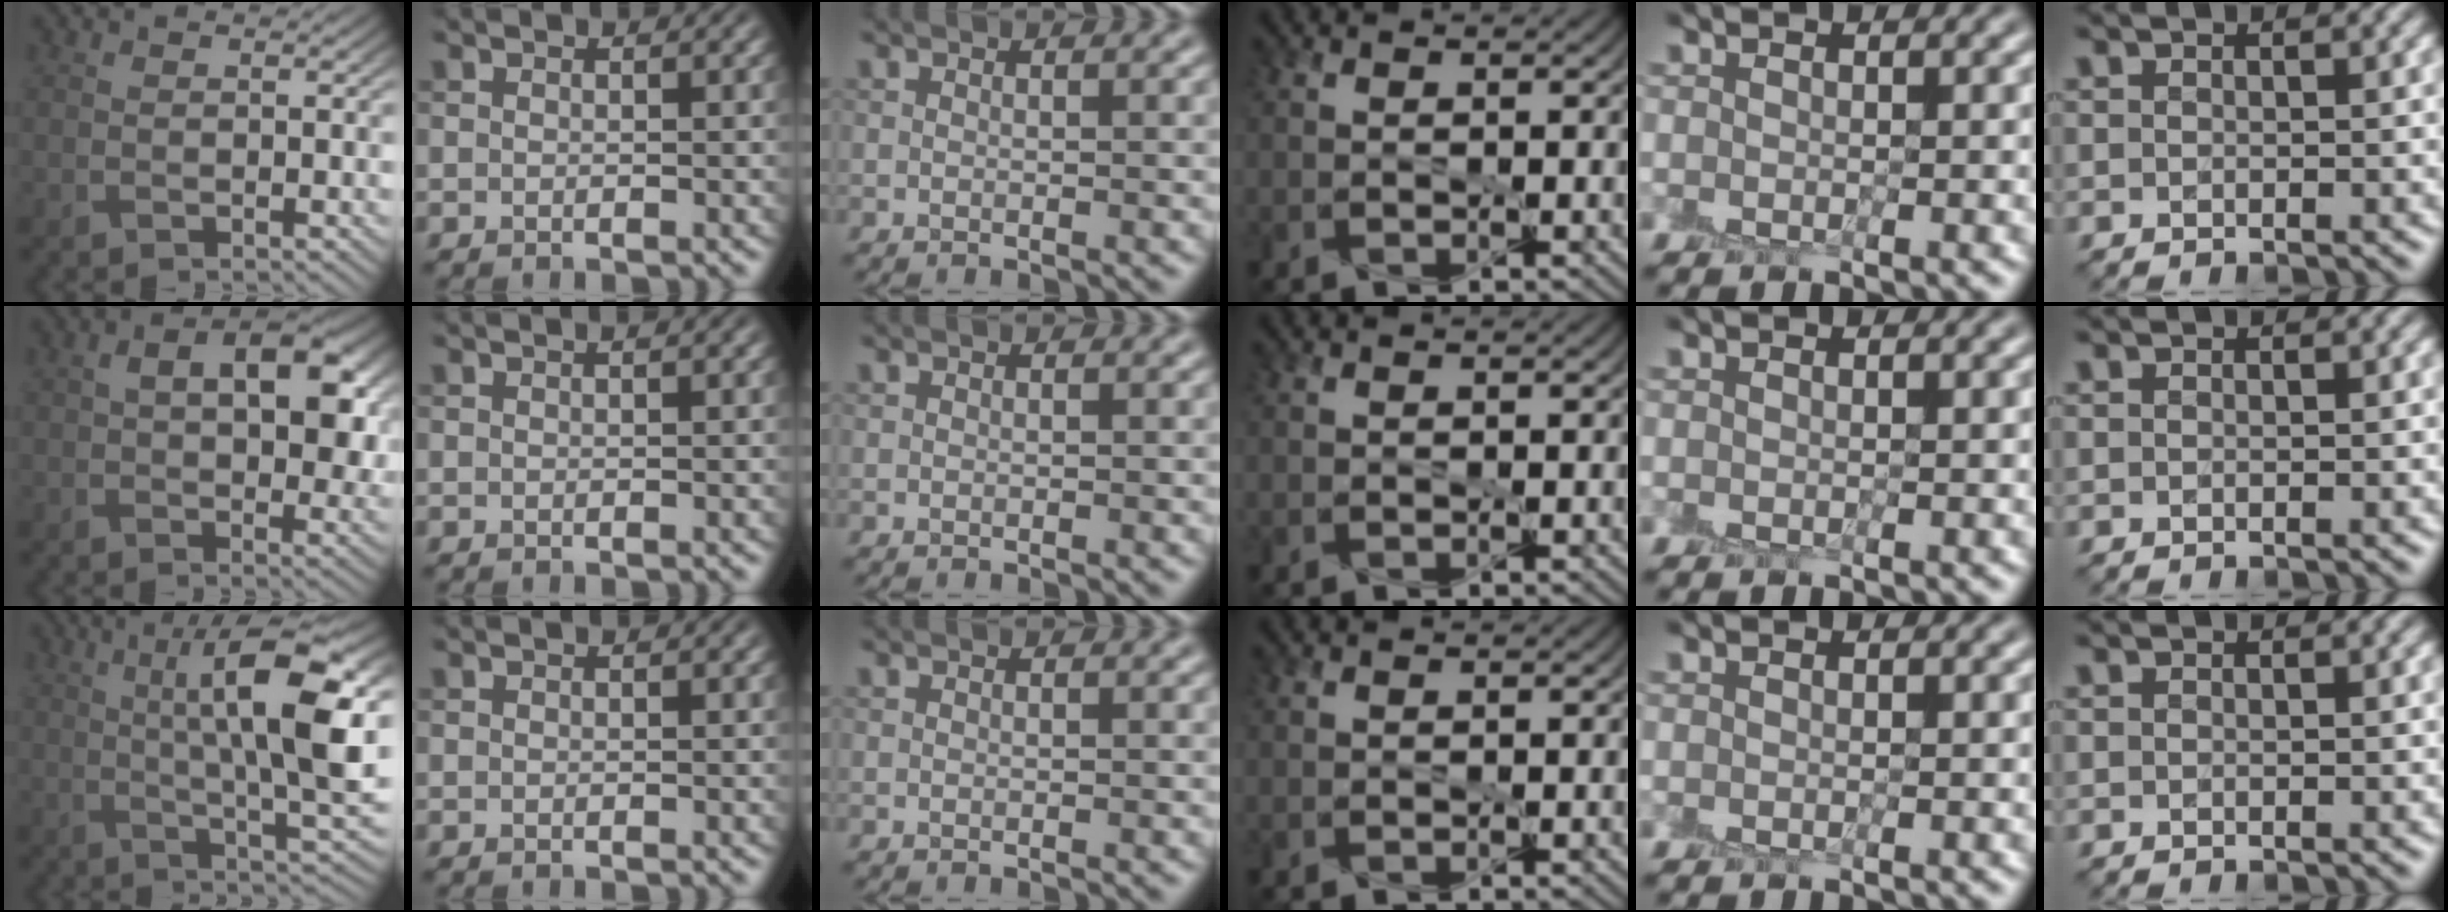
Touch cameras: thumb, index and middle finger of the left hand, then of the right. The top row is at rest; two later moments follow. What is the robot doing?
{"motion": "peel", "object": "sticky note"}